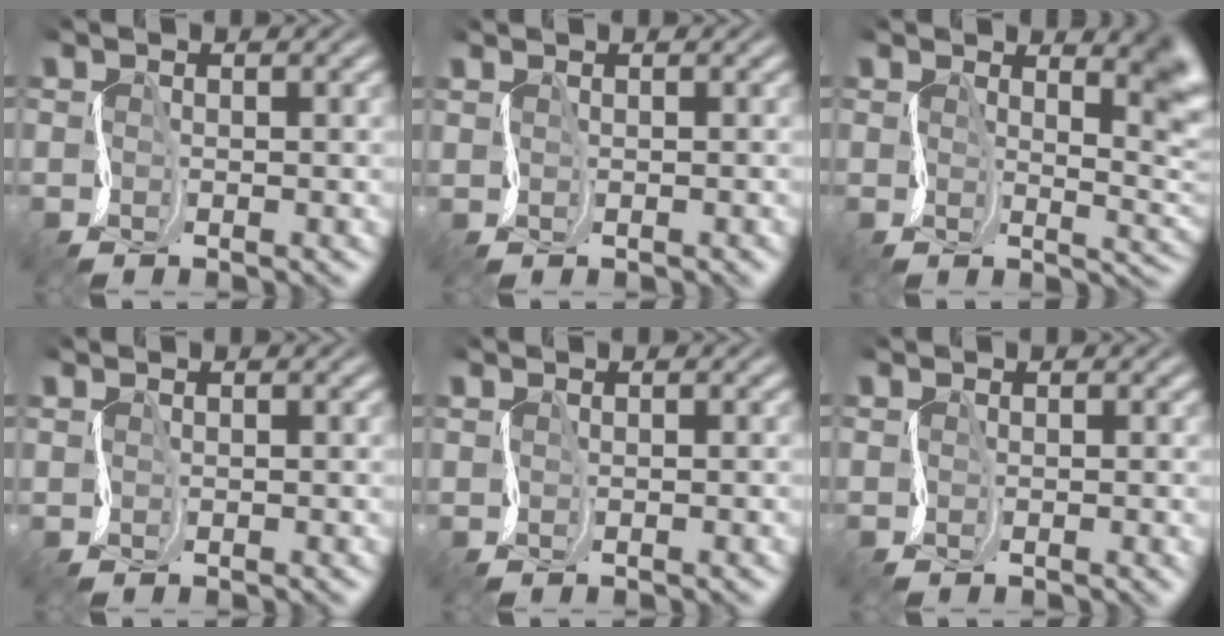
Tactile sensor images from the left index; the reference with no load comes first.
{"total": 0.9, "force": [0.6, -0.1, -0.6], "torque": [0.012, 0.000, 0.015]}
{"total": 5.1, "force": [1.9, 2.1, 4.3], "torque": [-0.038, -0.004, 0.030]}
{"total": 1.1, "force": [1.0, -0.1, -0.6], "torque": [0.012, -0.001, 0.021]}
{"total": 0.8, "force": [0.7, 0.1, -0.2], "torque": [0.011, 0.000, 0.016]}
{"total": 0.5, "force": [0.5, 0.1, 0.1], "torque": [0.006, -0.001, 0.010]}